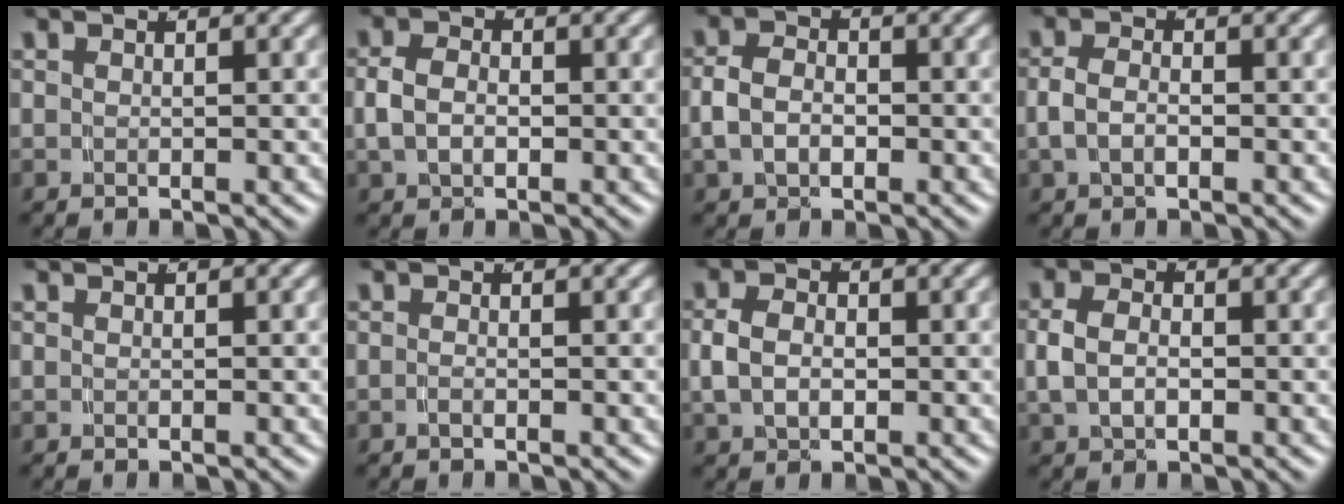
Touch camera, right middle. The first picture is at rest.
{"total": 3.0, "force": [-0.3, 2.1, 2.1], "torque": [-0.050, -0.002, -0.008]}
{"total": 3.4, "force": [-0.6, 2.5, 2.3], "torque": [-0.053, -0.002, -0.013]}
{"total": 2.7, "force": [-0.6, 1.7, 1.9], "torque": [-0.044, -0.001, -0.014]}
{"total": 0.0}
{"total": 0.5, "force": [-0.5, -0.1, 0.2], "torque": [-0.002, 0.001, -0.014]}
{"total": 3.2, "force": [-0.2, 2.3, 2.2], "torque": [-0.054, -0.003, -0.004]}
{"total": 3.2, "force": [-0.3, 2.2, 2.3], "torque": [-0.055, -0.002, -0.006]}